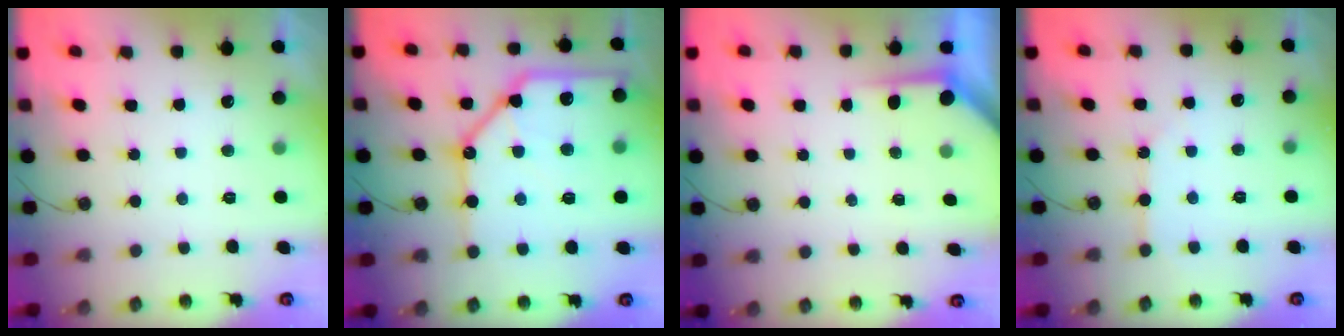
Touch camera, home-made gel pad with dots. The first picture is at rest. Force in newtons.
{"total": 24.1, "press": 23.9, "slide": 3.0}
{"total": 3.4, "press": 3.3, "slide": 0.3}
{"total": 3.8, "press": 3.8, "slide": 0.4}